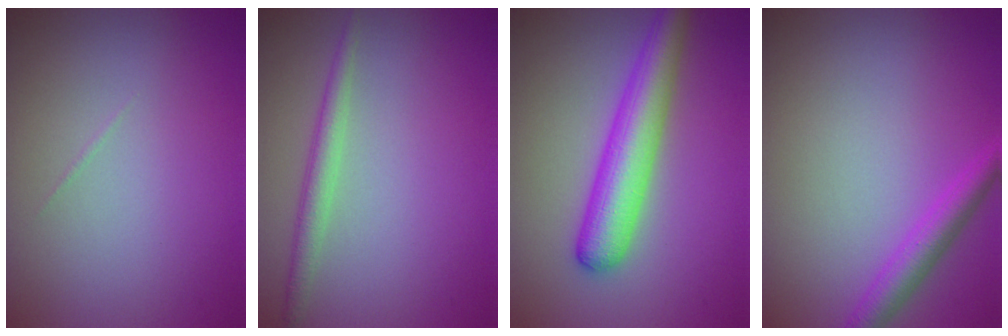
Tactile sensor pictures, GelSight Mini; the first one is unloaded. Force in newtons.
{"total": 2.0, "press": 2.0, "slide": 0.0}
{"total": 5.5, "press": 5.5, "slide": 0.2}
{"total": 2.7, "press": 2.7, "slide": 0.2}